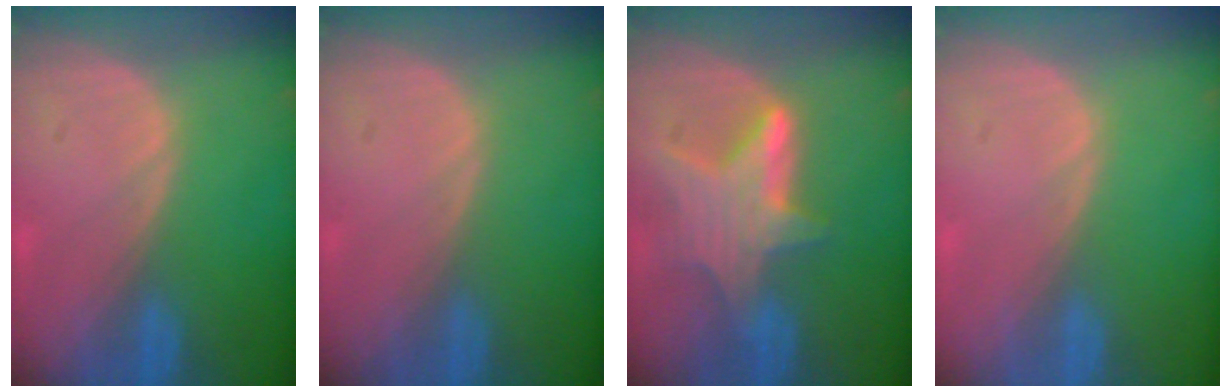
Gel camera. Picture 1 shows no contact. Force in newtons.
{"total": 0.0}
{"total": 6.8, "press": 6.6, "slide": 1.7}
{"total": 0.0}